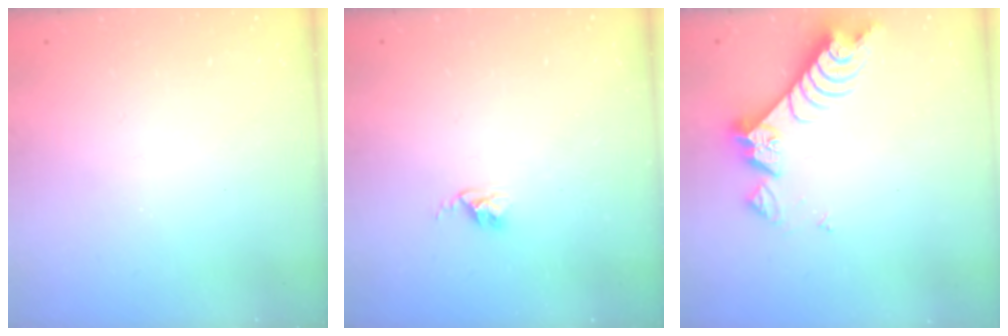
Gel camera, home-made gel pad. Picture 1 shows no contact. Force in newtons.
{"total": 2.4, "press": 2.4, "slide": 0.3}
{"total": 8.5, "press": 8.4, "slide": 0.8}